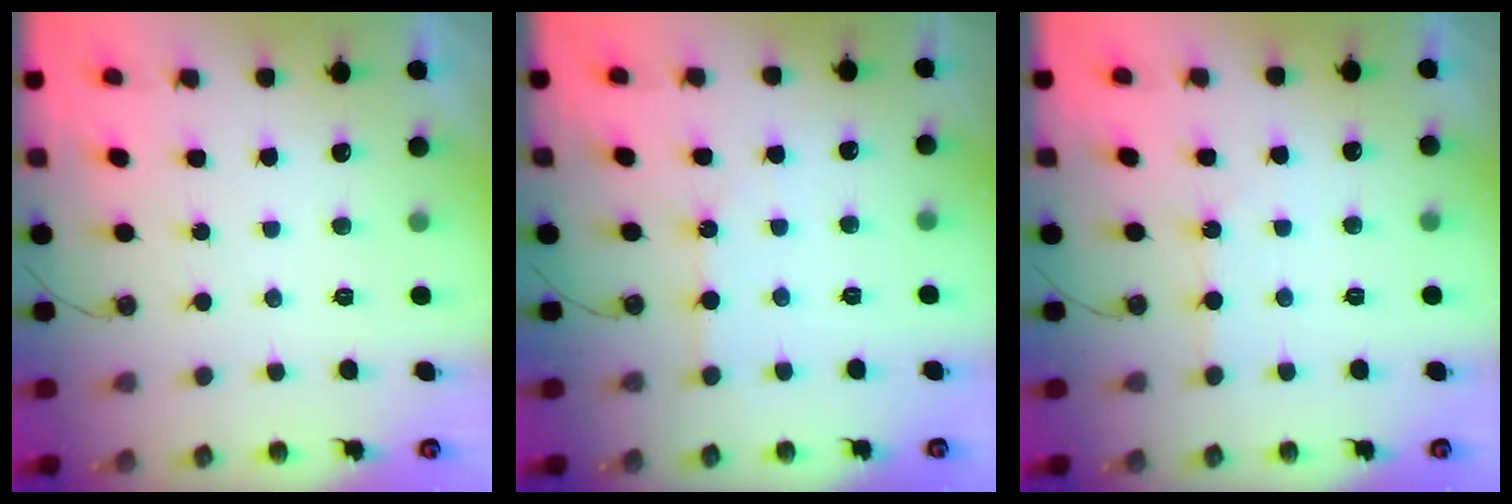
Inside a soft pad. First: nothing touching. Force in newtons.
{"total": 3.9, "press": 3.8, "slide": 0.5}
{"total": 1.5, "press": 1.5, "slide": 0.3}